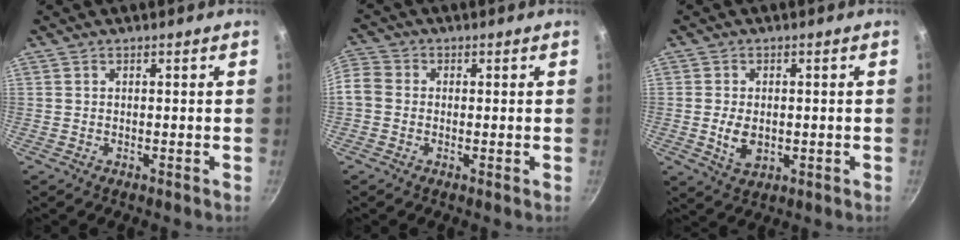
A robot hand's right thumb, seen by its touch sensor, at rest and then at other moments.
{"total": 7.2, "force": [-0.6, 6.3, 3.4], "torque": [-0.077, 0.020, -0.030]}
{"total": 5.5, "force": [-0.5, 3.7, 4.0], "torque": [-0.067, -0.004, -0.003]}